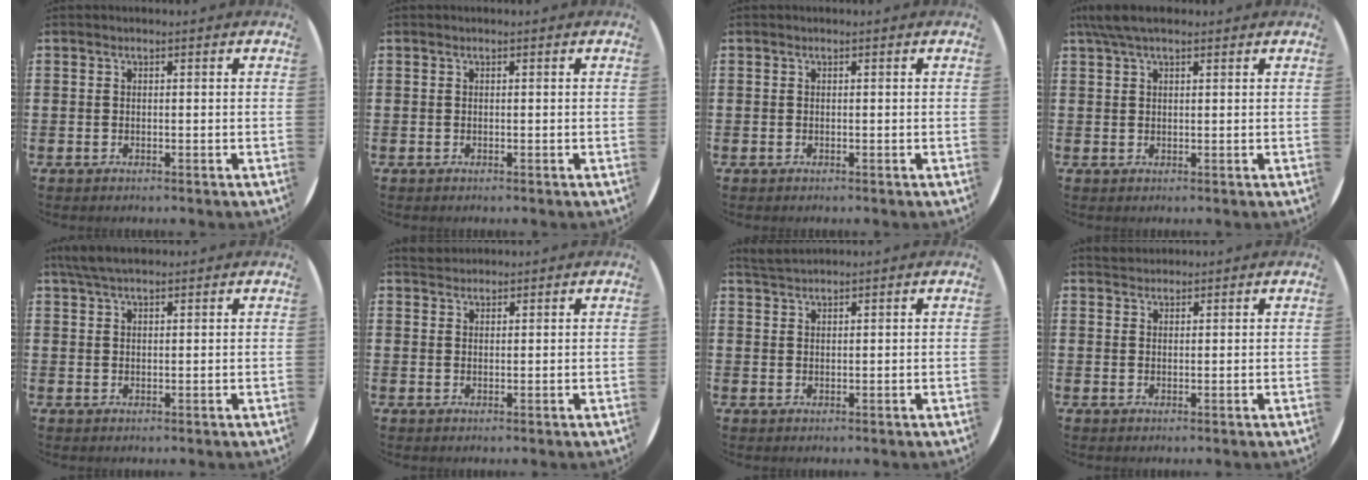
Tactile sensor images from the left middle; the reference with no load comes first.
{"total": 0.0}
{"total": 0.0}
{"total": 3.3, "force": [2.3, 0.9, 2.2], "torque": [-0.048, 0.006, 0.043]}
{"total": 3.4, "force": [2.8, 0.7, 1.8], "torque": [-0.041, 0.004, 0.051]}
{"total": 1.7, "force": [1.7, 0.5, 0.1], "torque": [0.003, 0.001, 0.031]}
{"total": 1.9, "force": [1.9, 0.1, 0.4], "torque": [-0.011, 0.003, 0.037]}
{"total": 1.4, "force": [1.4, 0.3, -0.1], "torque": [-0.001, 0.003, 0.027]}